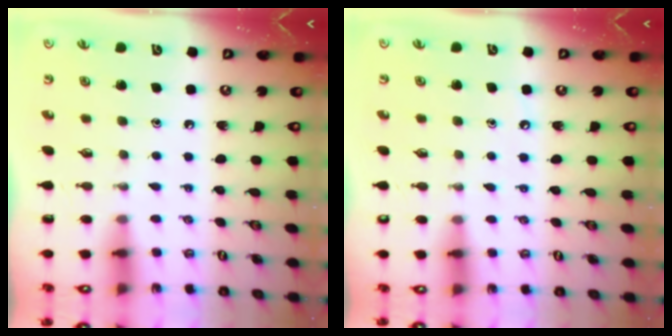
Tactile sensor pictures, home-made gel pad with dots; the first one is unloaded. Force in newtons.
{"total": 3.0, "press": 3.0, "slide": 0.4}